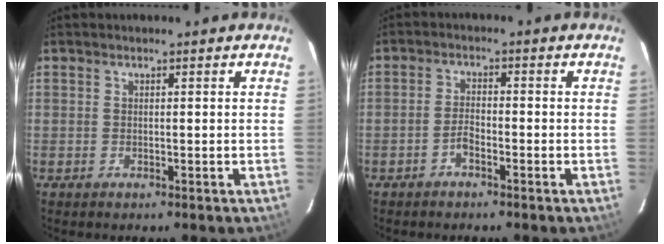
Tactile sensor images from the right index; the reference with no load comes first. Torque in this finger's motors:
{"motor_torque": [-0.13, -0.10, -0.04, 0.00]}